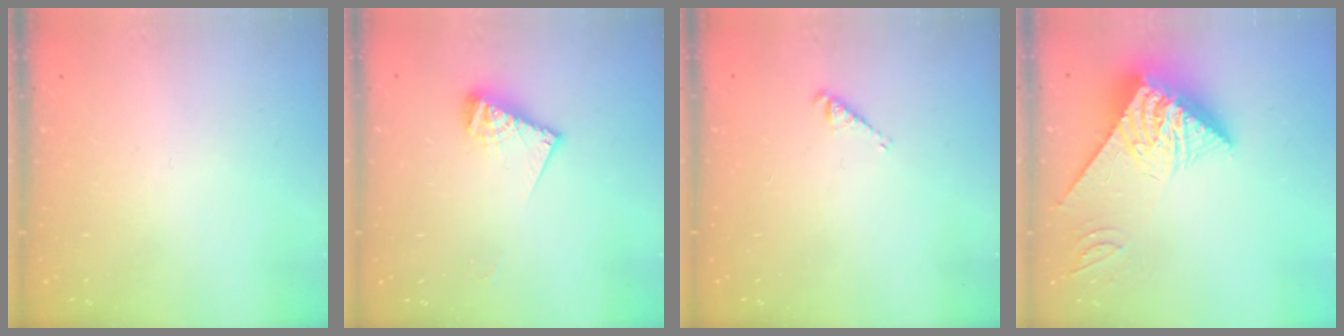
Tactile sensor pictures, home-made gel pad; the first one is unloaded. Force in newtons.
{"total": 9.6, "press": 9.5, "slide": 1.3}
{"total": 2.8, "press": 2.8, "slide": 0.4}
{"total": 9.1, "press": 8.9, "slide": 2.1}